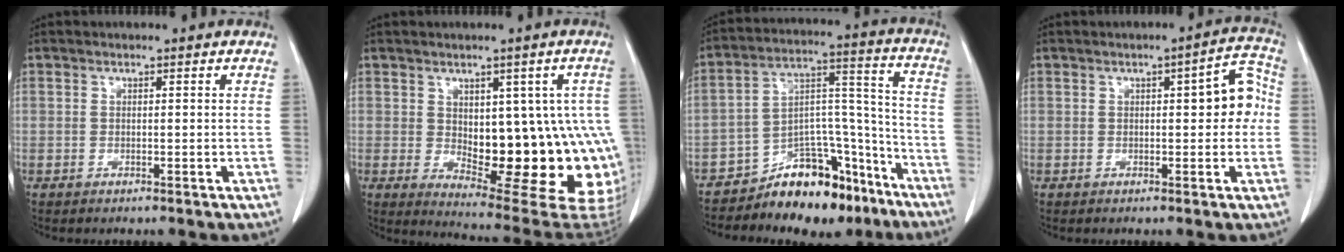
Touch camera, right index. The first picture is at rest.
{"total": 18.6, "force": [-1.3, 7.4, 17.1], "torque": [-0.147, 0.010, 0.011]}
{"total": 14.7, "force": [-11.9, 5.8, 6.5], "torque": [-0.074, 0.067, -0.190]}
{"total": 6.1, "force": [0.3, 1.9, 5.8], "torque": [-0.060, 0.026, -0.001]}